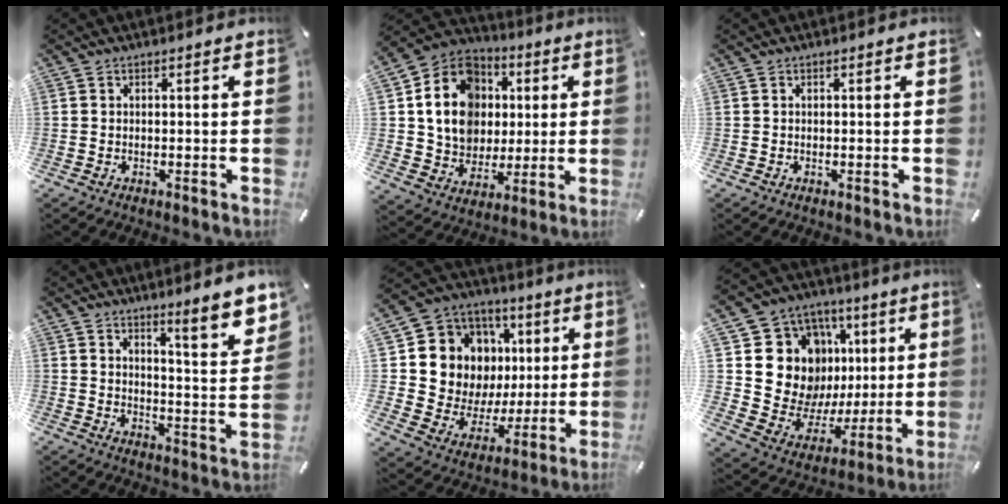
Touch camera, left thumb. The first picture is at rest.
{"total": 17.6, "force": [2.8, 15.2, 8.5], "torque": [-0.174, -0.002, 0.058]}
{"total": 0.0}
{"total": 9.2, "force": [7.6, 1.2, 5.1], "torque": [-0.069, -0.064, 0.128]}
{"total": 14.0, "force": [4.5, 12.4, 4.8], "torque": [-0.085, -0.041, 0.106]}
{"total": 16.9, "force": [6.0, 14.7, 5.6], "torque": [-0.087, -0.051, 0.140]}